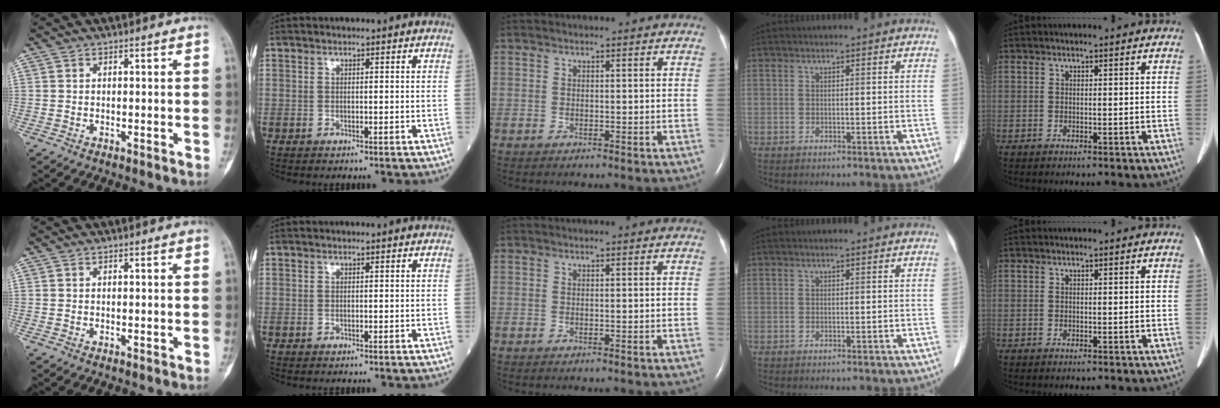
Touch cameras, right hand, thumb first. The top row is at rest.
{}